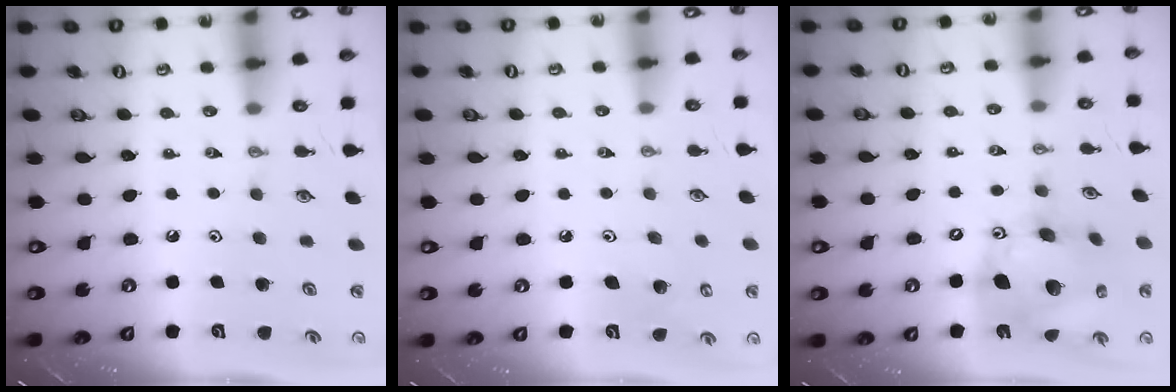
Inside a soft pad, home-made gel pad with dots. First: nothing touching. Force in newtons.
{"total": 6.1, "press": 5.8, "slide": 1.9}
{"total": 19.3, "press": 19.0, "slide": 3.2}